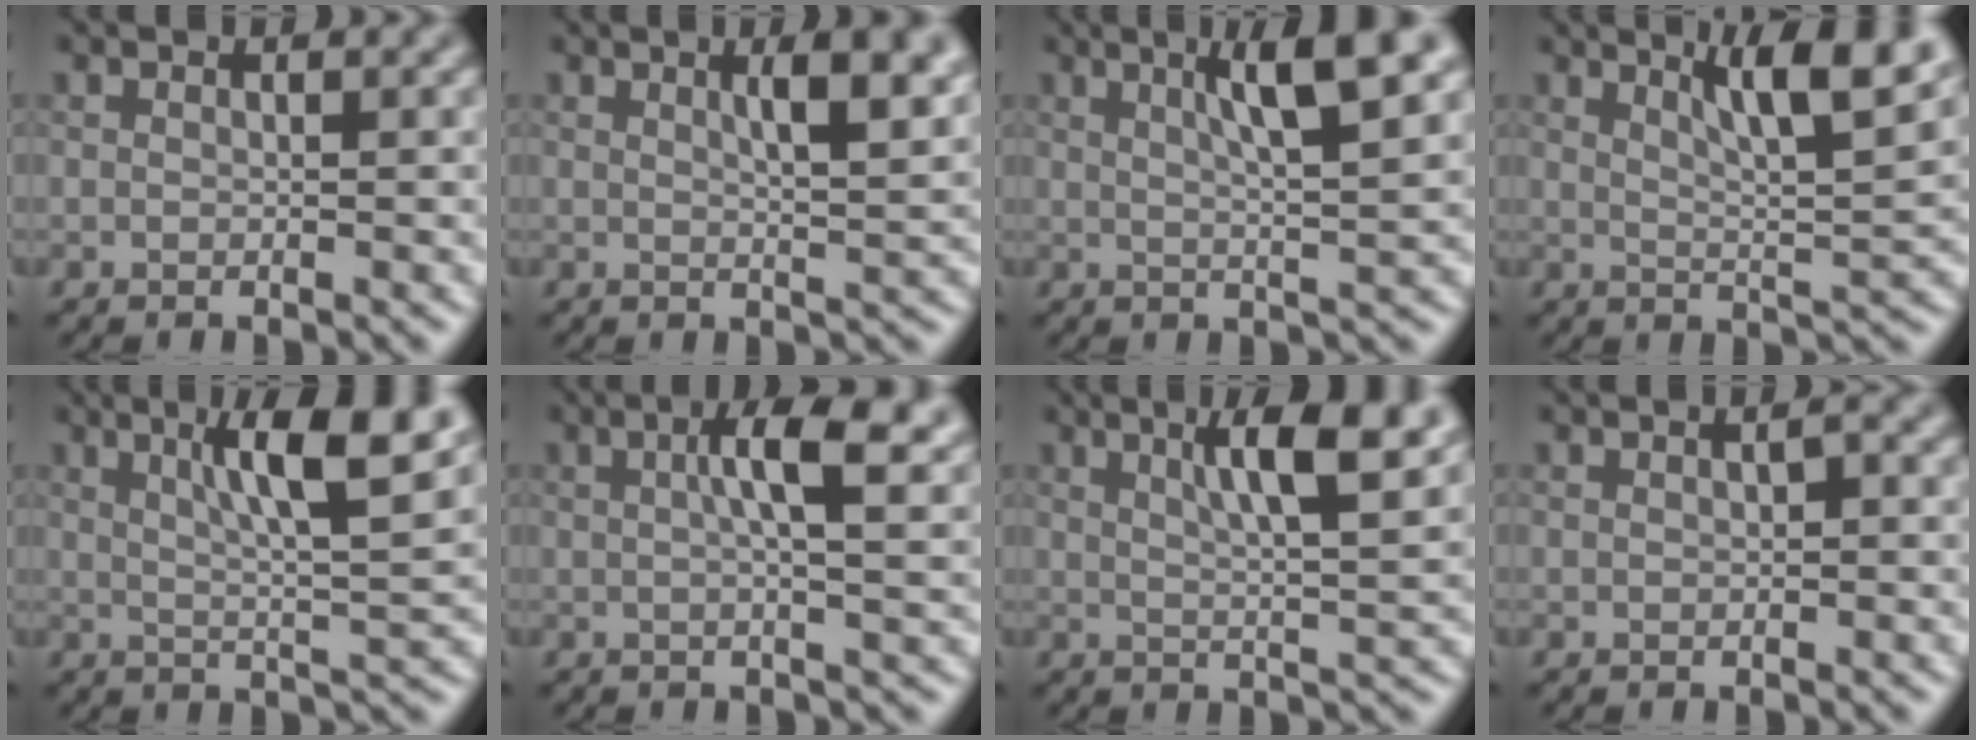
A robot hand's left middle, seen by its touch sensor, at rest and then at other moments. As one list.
[{"total": 5.5, "force": [1.9, 1.7, 4.8], "torque": [-0.051, 0.010, 0.021]}, {"total": 6.5, "force": [2.7, 1.3, 5.8], "torque": [-0.078, 0.009, 0.040]}, {"total": 7.9, "force": [4.2, 1.6, 6.5], "torque": [-0.086, 0.008, 0.065]}, {"total": 8.0, "force": [3.2, 1.5, 7.1], "torque": [-0.104, 0.007, 0.053]}, {"total": 5.8, "force": [1.5, 1.4, 5.4], "torque": [-0.079, 0.010, 0.020]}, {"total": 6.8, "force": [3.0, 1.4, 6.0], "torque": [-0.084, 0.005, 0.048]}, {"total": 0.7, "force": [0.0, 0.2, 0.6], "torque": [-0.014, 0.003, 0.002]}]